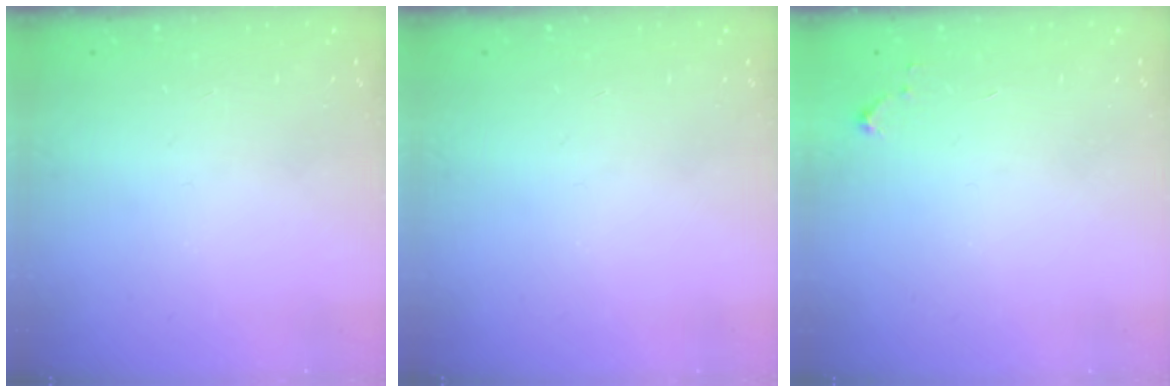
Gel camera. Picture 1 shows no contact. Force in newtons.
{"total": 0.0}
{"total": 3.5, "press": 3.5, "slide": 0.3}